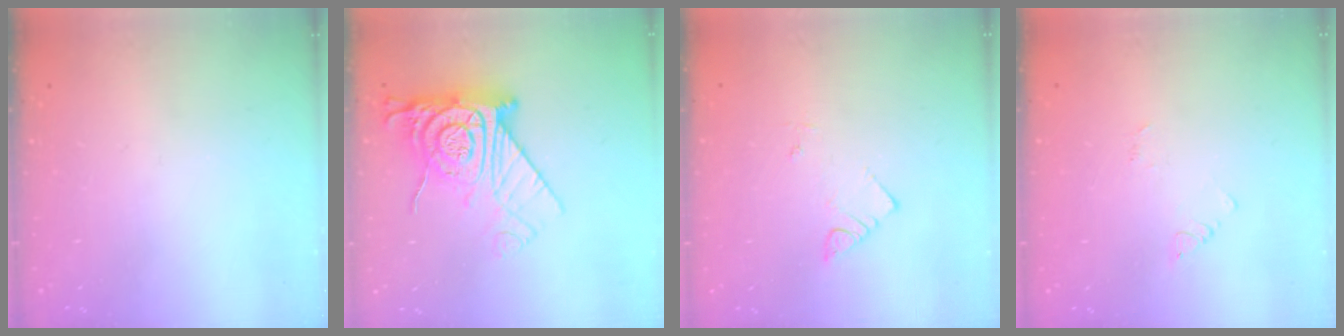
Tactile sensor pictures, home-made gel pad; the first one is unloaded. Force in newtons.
{"total": 16.0, "press": 15.9, "slide": 1.4}
{"total": 3.4, "press": 3.4, "slide": 0.1}
{"total": 2.4, "press": 2.4, "slide": 0.3}